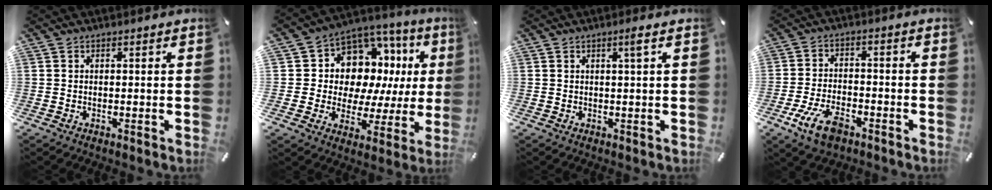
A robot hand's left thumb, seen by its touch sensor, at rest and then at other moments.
{"total": 11.1, "force": [5.3, 8.8, 4.3], "torque": [-0.069, -0.067, 0.103]}
{"total": 2.3, "force": [1.0, -0.1, 2.1], "torque": [-0.041, -0.001, 0.015]}
{"total": 9.3, "force": [-4.9, 5.0, 6.1], "torque": [-0.128, 0.016, -0.089]}